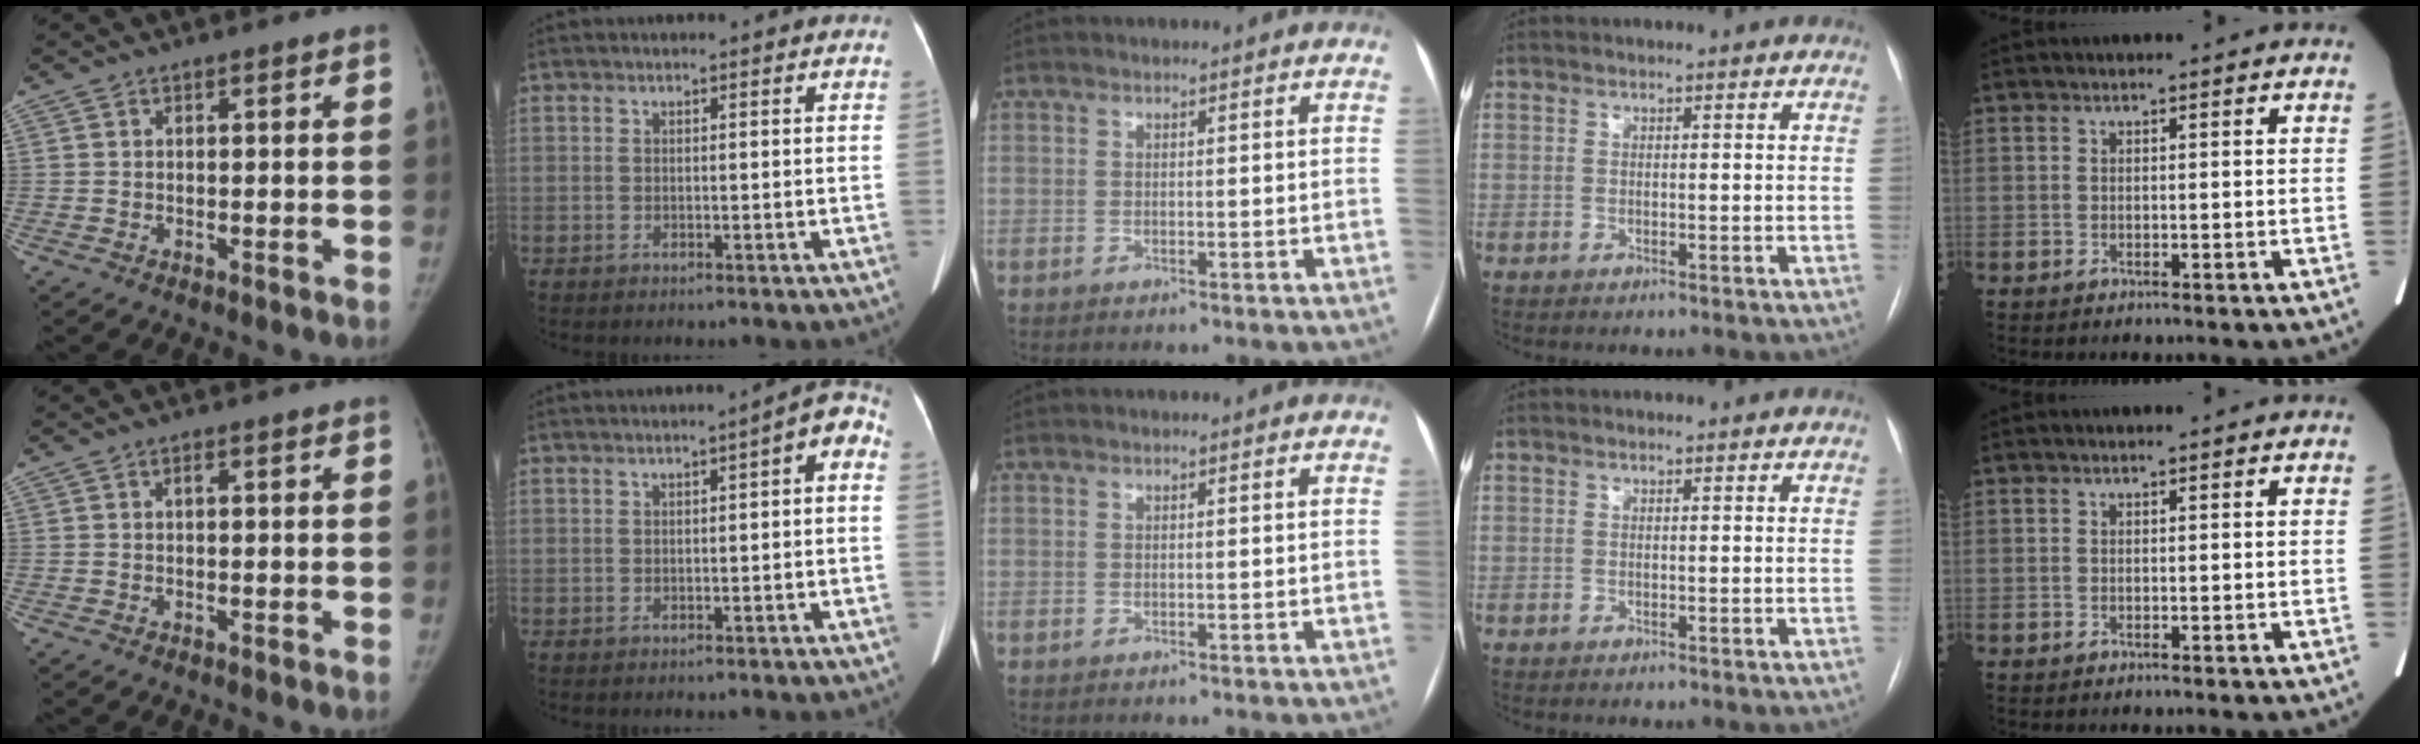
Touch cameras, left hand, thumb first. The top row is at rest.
{"thumb": {"total": 0.6, "force": [0.1, 0.3, 0.5], "torque": [-0.006, 0.002, -0.001]}, "index": {"total": 3.7, "force": [0.0, 1.0, 3.6], "torque": [-0.029, 0.022, -0.010]}}